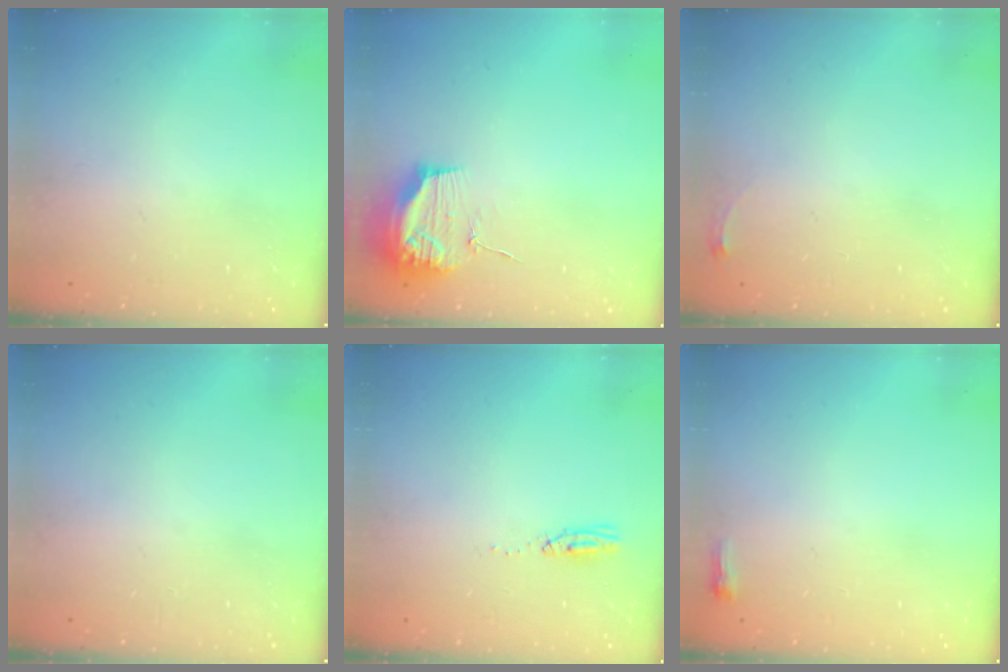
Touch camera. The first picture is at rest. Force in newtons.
{"total": 13.9, "press": 13.9, "slide": 0.1}
{"total": 2.8, "press": 2.8, "slide": 0.4}
{"total": 0.0}
{"total": 3.7, "press": 3.4, "slide": 1.4}
{"total": 2.6, "press": 2.5, "slide": 0.6}